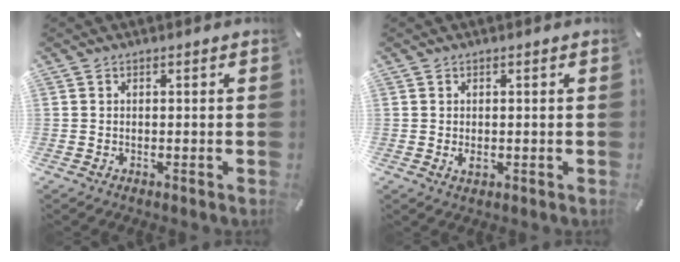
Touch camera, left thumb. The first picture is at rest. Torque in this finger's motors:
{"motor_torque": [0.38, 0.45, 0.00, -0.21, 0.00]}